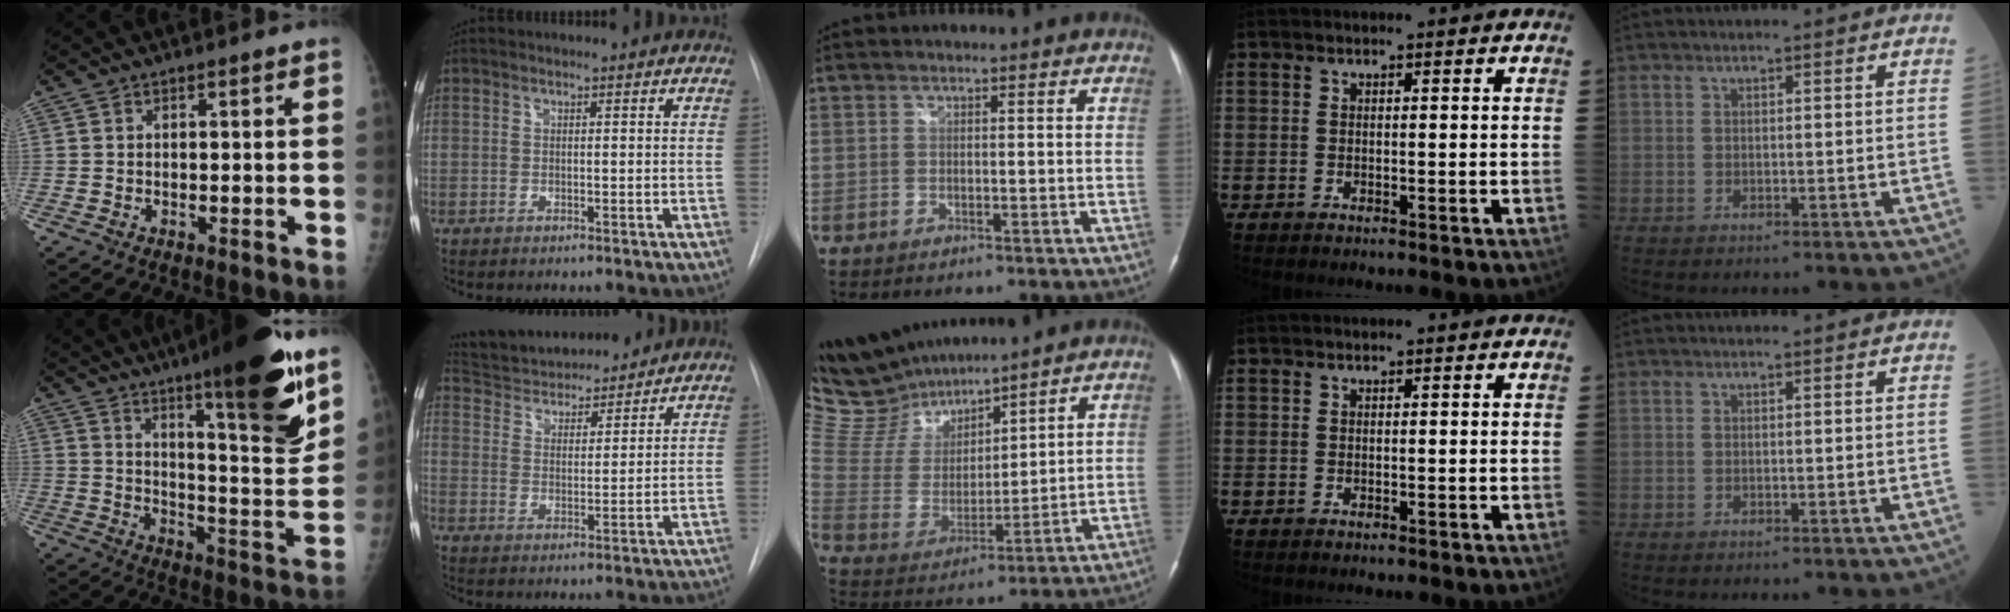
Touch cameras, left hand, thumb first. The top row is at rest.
{"thumb": {"total": 21.6, "force": [13.3, 3.8, 16.6], "torque": [-0.211, -0.077, 0.202]}, "index": {"total": 14.6, "force": [13.5, 3.5, 4.3], "torque": [-0.073, 0.017, 0.220]}, "middle": {"total": 13.0, "force": [12.4, 2.7, 2.8], "torque": [-0.080, 0.011, 0.259]}}